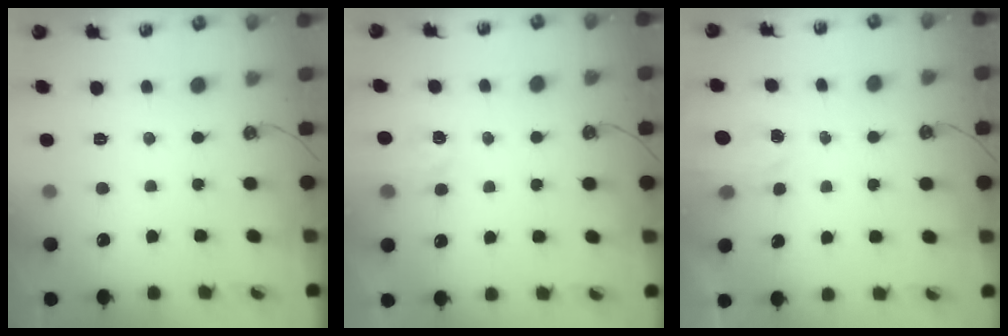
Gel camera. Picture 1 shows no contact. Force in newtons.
{"total": 3.3, "press": 3.3, "slide": 0.5}
{"total": 1.5, "press": 1.5, "slide": 0.2}